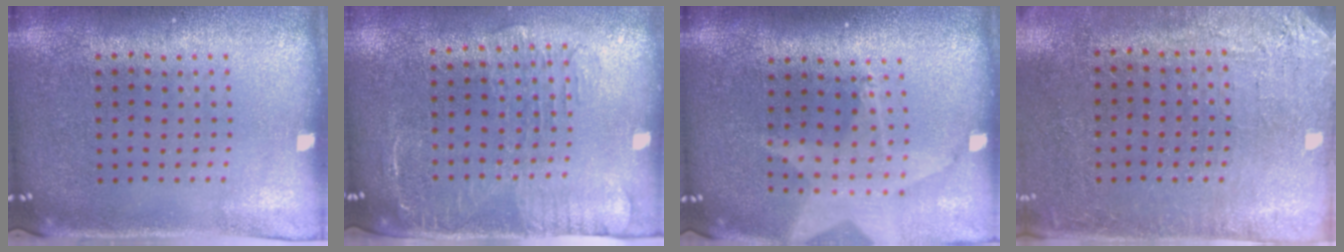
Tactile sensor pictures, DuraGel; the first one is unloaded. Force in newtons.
{"total": 1.9, "press": 1.6, "slide": 1.1}
{"total": 2.0, "press": 1.5, "slide": 1.3}
{"total": 2.7, "press": 2.4, "slide": 1.2}